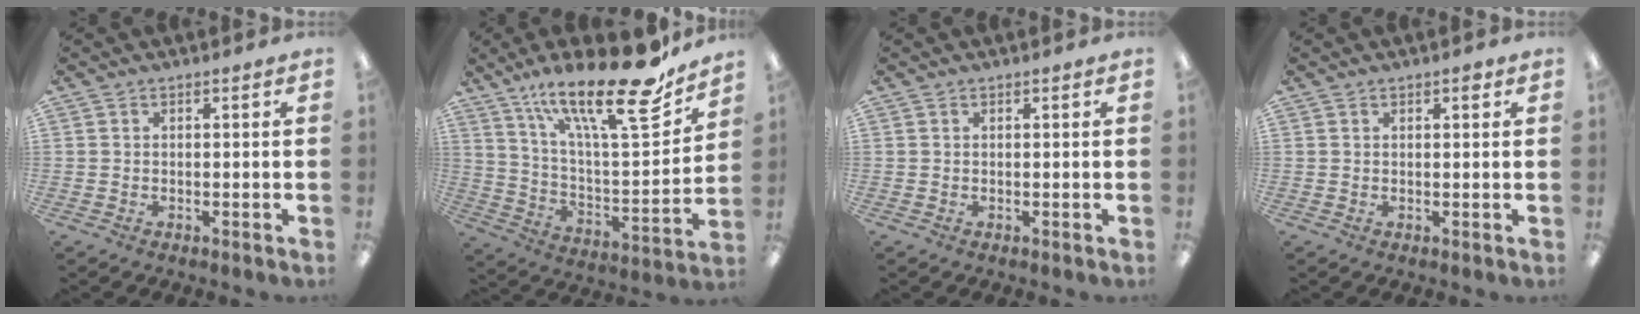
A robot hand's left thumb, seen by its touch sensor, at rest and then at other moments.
{"total": 25.6, "force": [18.1, 6.0, 17.1], "torque": [-0.266, -0.119, 0.295]}
{"total": 0.0}
{"total": 1.3, "force": [0.9, 0.5, 0.7], "torque": [-0.008, -0.002, 0.013]}